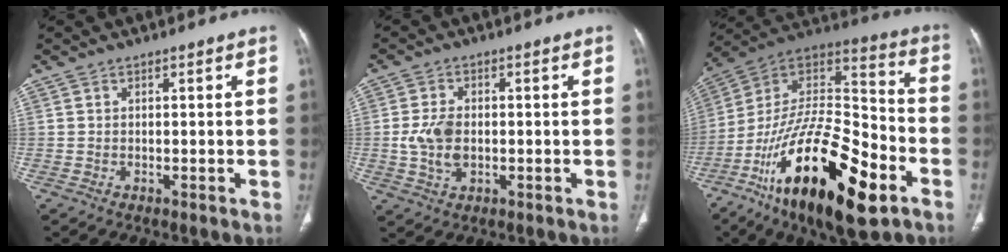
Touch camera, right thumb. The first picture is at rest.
{"total": 6.4, "force": [-0.4, 4.1, 5.0], "torque": [-0.102, 0.002, -0.005]}
{"total": 30.6, "force": [-14.2, 11.7, 24.4], "torque": [-0.427, 0.053, -0.236]}